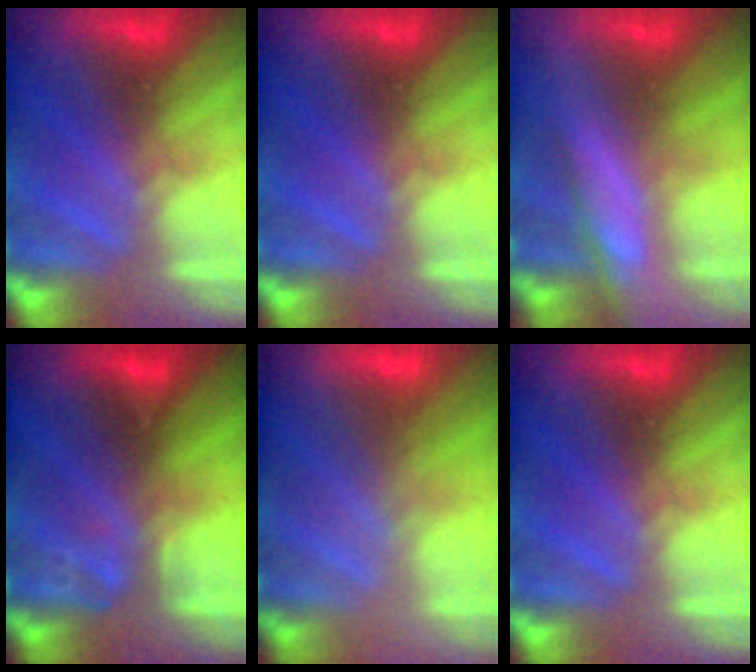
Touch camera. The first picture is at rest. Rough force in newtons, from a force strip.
{"total": 0.0}
{"total": 5.9}
{"total": 2.8}
{"total": 2.3}
{"total": 0.0}